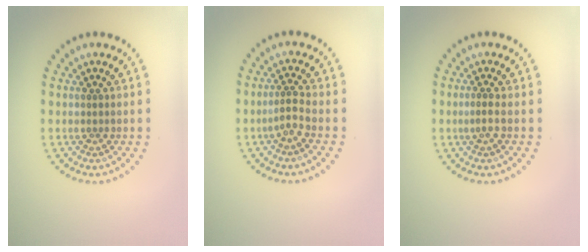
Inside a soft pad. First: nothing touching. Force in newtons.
{"total": 1.8, "press": 1.3, "slide": 1.3}
{"total": 1.0, "press": 0.8, "slide": 0.6}